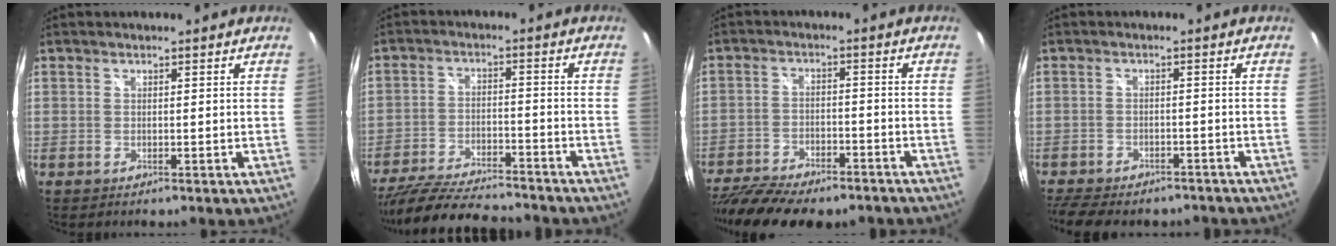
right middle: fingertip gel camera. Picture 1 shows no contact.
{"total": 17.4, "force": [-15.1, 3.8, 7.7], "torque": [-0.165, -0.024, -0.244]}
{"total": 17.1, "force": [-13.9, 5.3, 8.4], "torque": [-0.179, -0.040, -0.219]}
{"total": 12.9, "force": [-10.6, 4.8, 5.4], "torque": [-0.129, -0.023, -0.154]}